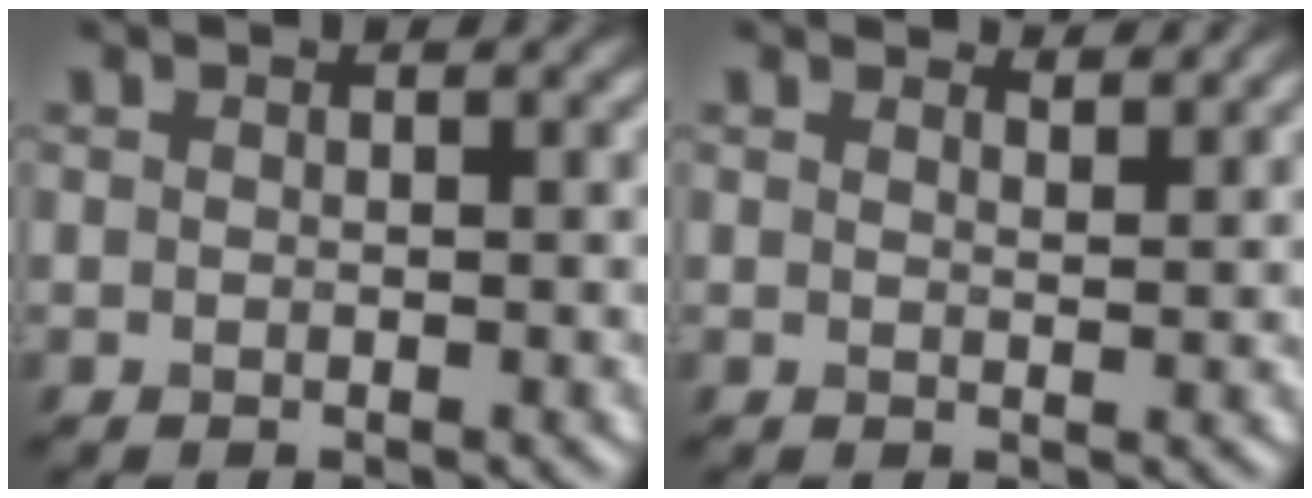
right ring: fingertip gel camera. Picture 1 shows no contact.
{"total": 1.8, "force": [1.8, 0.0, 0.4], "torque": [-0.013, 0.001, 0.027]}